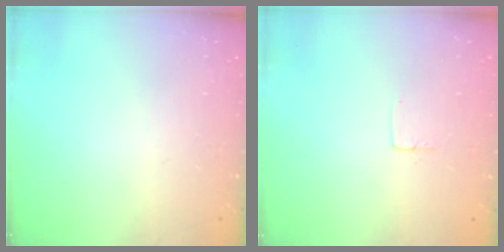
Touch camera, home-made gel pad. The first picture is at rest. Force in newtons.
{"total": 2.5, "press": 2.5, "slide": 0.1}